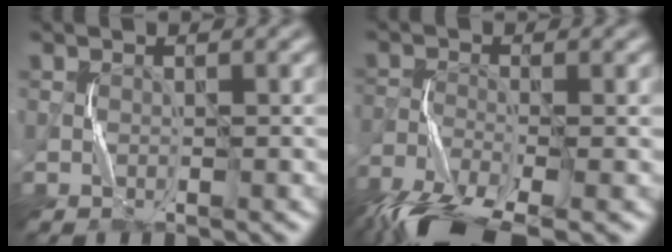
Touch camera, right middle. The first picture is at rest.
{"total": 8.5, "force": [-6.8, 2.1, 4.7], "torque": [-0.100, -0.027, -0.136]}